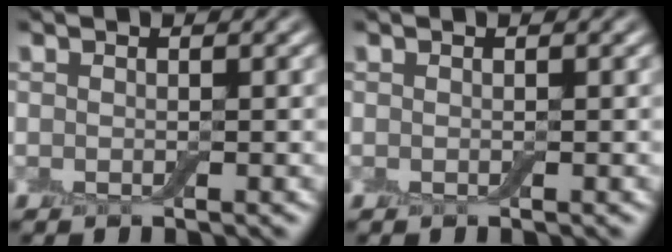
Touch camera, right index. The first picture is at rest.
{"total": 0.0}